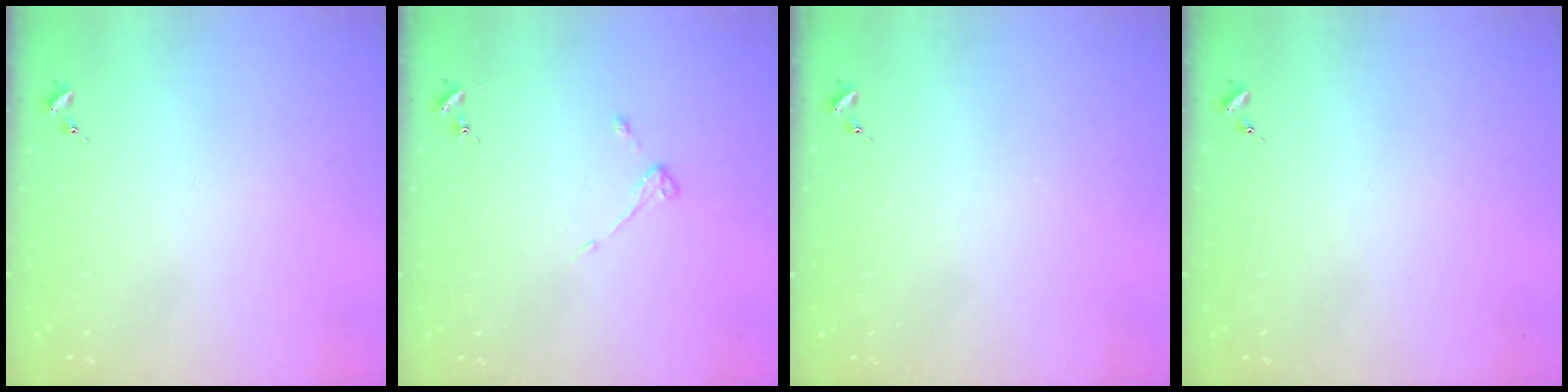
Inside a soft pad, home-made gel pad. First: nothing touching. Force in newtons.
{"total": 3.0, "press": 3.0, "slide": 0.4}
{"total": 0.0}
{"total": 0.0}